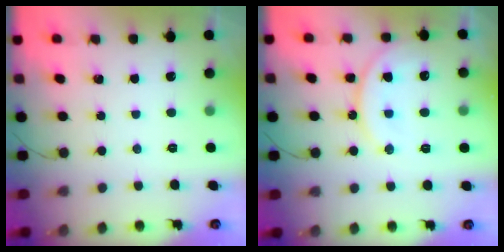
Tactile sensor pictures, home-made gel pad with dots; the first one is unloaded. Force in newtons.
{"total": 13.1, "press": 13.0, "slide": 1.1}